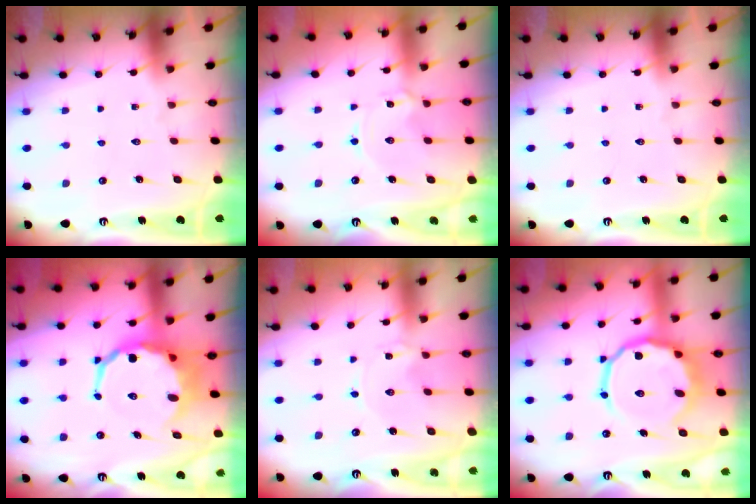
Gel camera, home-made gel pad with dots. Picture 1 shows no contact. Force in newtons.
{"total": 1.7, "press": 1.7, "slide": 0.1}
{"total": 0.0}
{"total": 8.6, "press": 8.3, "slide": 2.3}
{"total": 0.0}
{"total": 13.5, "press": 13.3, "slide": 2.6}